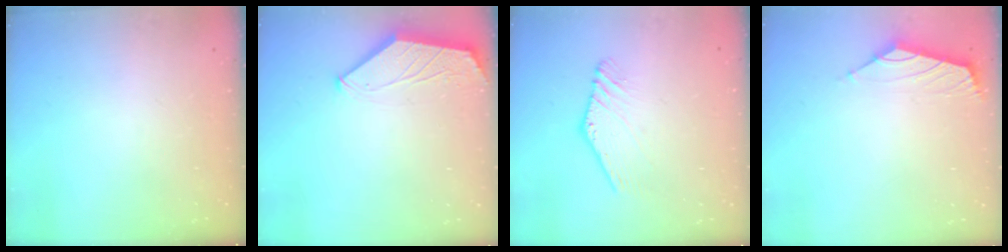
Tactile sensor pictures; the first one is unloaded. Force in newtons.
{"total": 1.6, "press": 1.6, "slide": 0.3}
{"total": 1.2, "press": 1.2, "slide": 0.2}
{"total": 1.8, "press": 1.7, "slide": 0.6}